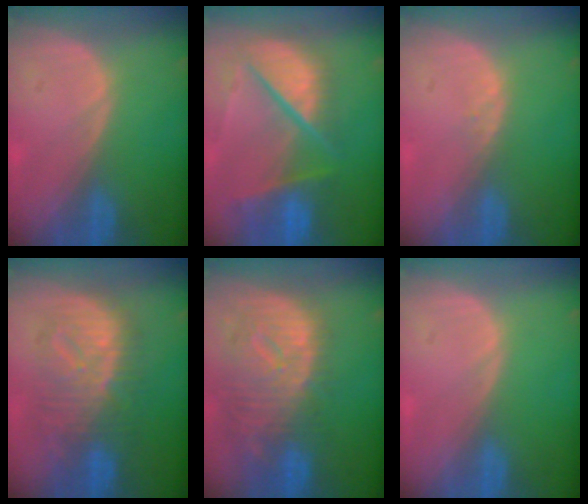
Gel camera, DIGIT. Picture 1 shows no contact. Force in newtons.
{"total": 10.9, "press": 9.0, "slide": 6.2}
{"total": 0.7, "press": 0.6, "slide": 0.2}
{"total": 9.8, "press": 9.8, "slide": 0.6}
{"total": 12.2, "press": 10.5, "slide": 6.1}
{"total": 0.0}